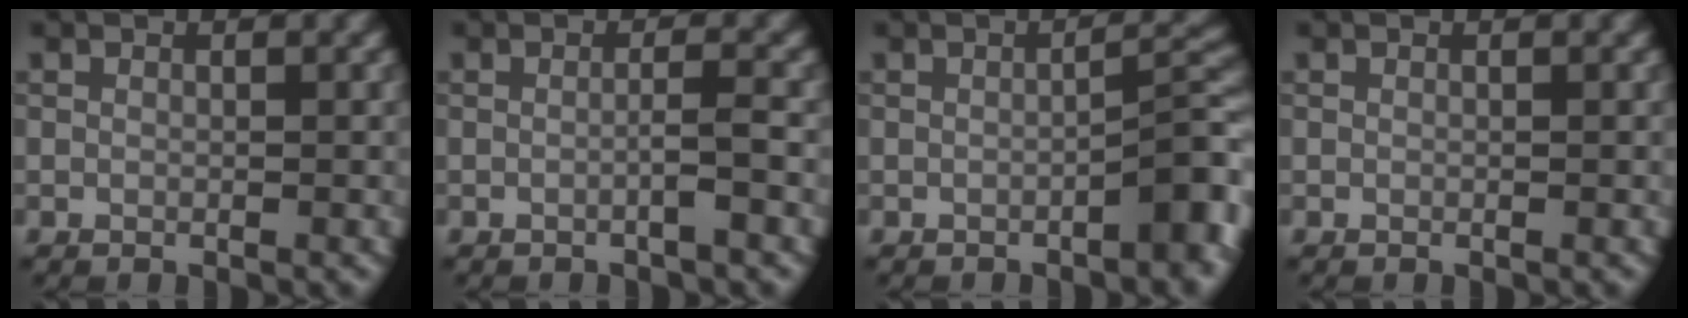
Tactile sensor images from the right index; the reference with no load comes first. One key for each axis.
{"total": 1.6, "fx": -0.6, "fy": 0.1, "fz": 1.5, "tx": -0.020, "ty": 0.010, "tz": -0.019}
{"total": 4.1, "fx": -2.0, "fy": 1.0, "fz": 3.5, "tx": -0.044, "ty": 0.018, "tz": -0.031}
{"total": 0.0}